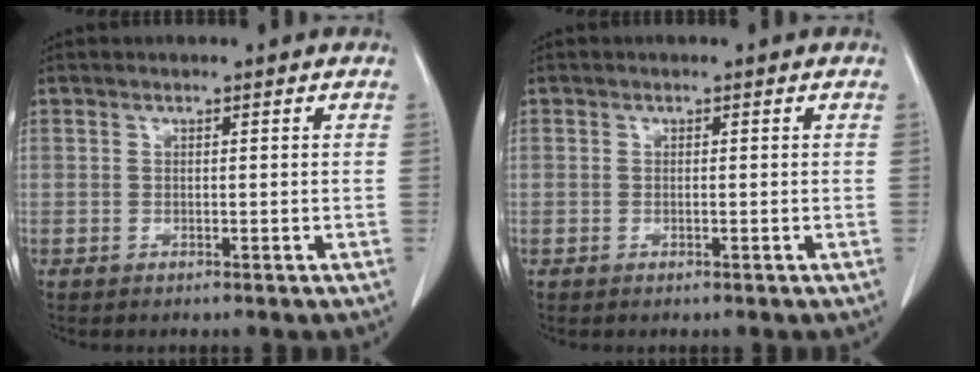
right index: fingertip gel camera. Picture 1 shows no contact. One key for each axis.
{"total": 0.8, "fx": -0.2, "fy": 0.4, "fz": 0.6, "tx": -0.018, "ty": 0.000, "tz": -0.001}